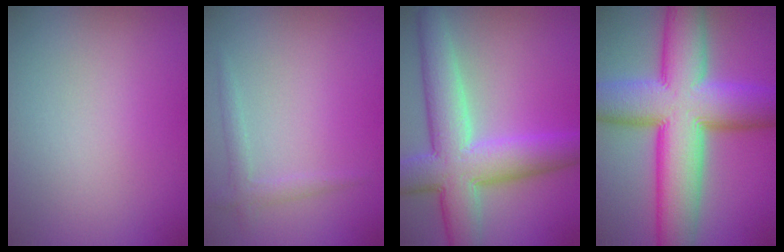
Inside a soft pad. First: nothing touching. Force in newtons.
{"total": 1.5, "press": 1.5, "slide": 0.1}
{"total": 8.9, "press": 8.9, "slide": 0.5}
{"total": 14.0, "press": 14.0, "slide": 0.5}